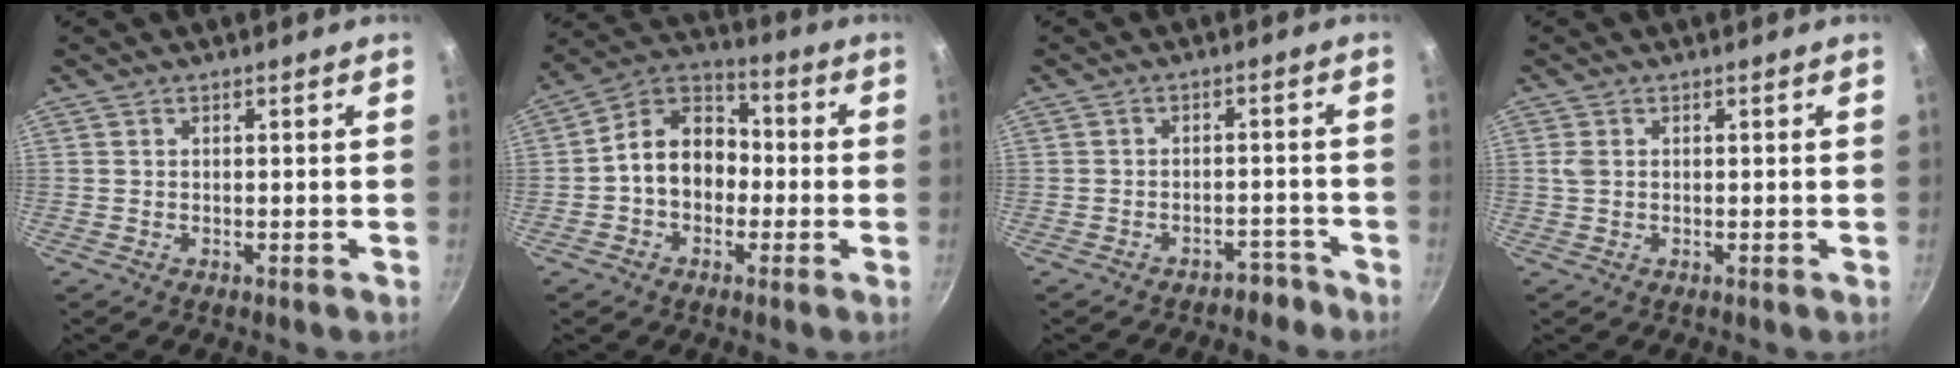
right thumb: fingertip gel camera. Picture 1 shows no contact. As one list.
[{"total": 11.9, "force": [-1.4, 9.2, 7.5], "torque": [-0.077, 0.043, -0.045]}, {"total": 3.7, "force": [-2.9, 2.1, 0.8], "torque": [0.020, 0.046, -0.024]}, {"total": 1.5, "force": [0.2, 1.0, 1.0], "torque": [-0.022, 0.002, 0.005]}]